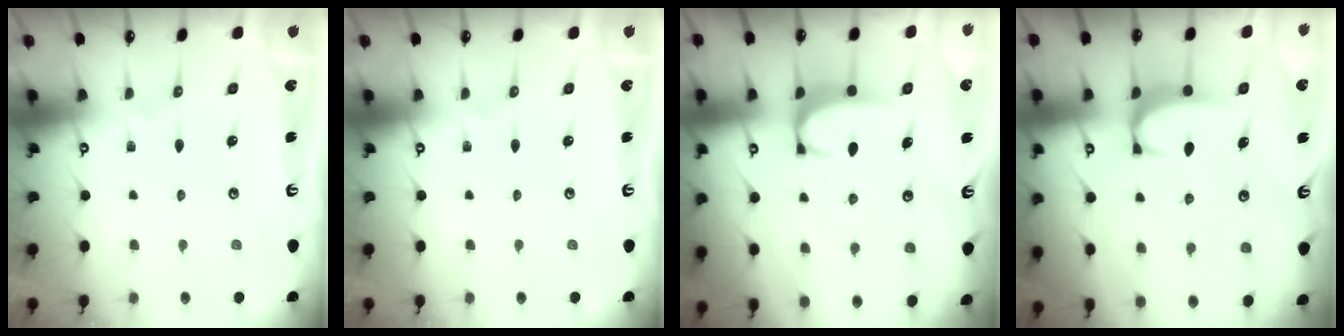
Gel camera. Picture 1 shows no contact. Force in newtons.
{"total": 0.0}
{"total": 1.8, "press": 1.7, "slide": 0.5}
{"total": 1.8, "press": 1.7, "slide": 0.4}